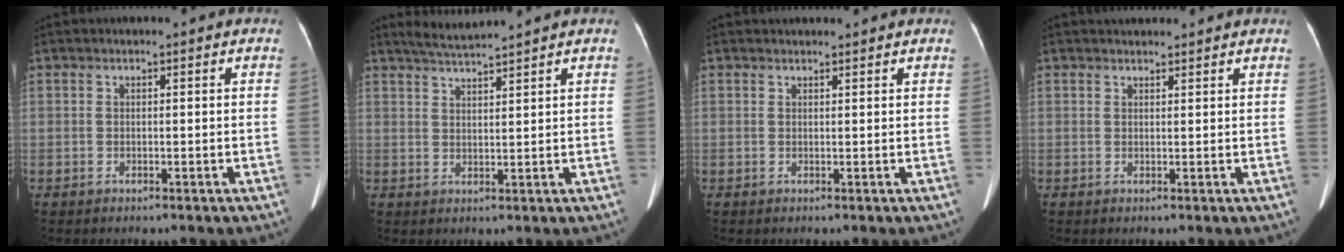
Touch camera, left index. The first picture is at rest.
{"total": 4.5, "force": [4.2, -0.8, 1.4], "torque": [-0.027, 0.013, 0.080]}
{"total": 2.9, "force": [2.8, 0.7, 0.5], "torque": [-0.007, 0.022, 0.035]}
{"total": 4.1, "force": [3.9, 1.1, 0.9], "torque": [-0.010, 0.027, 0.049]}